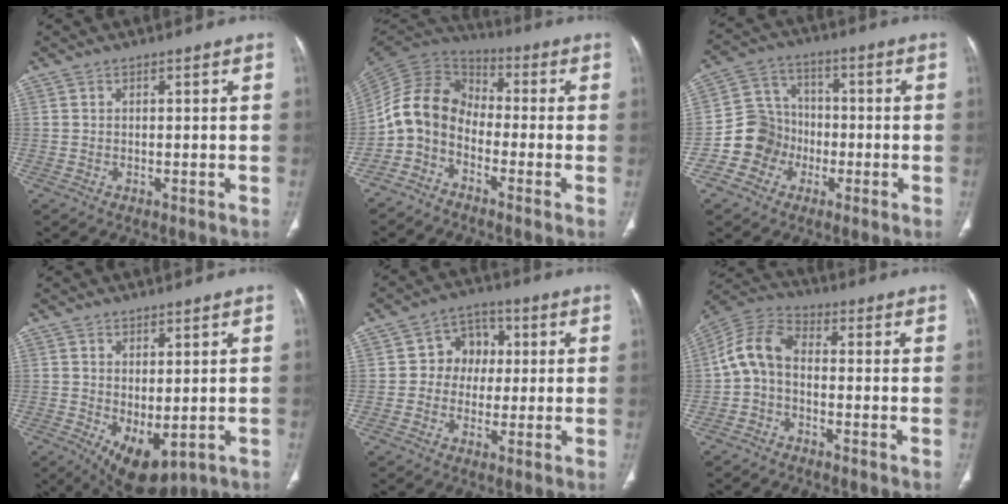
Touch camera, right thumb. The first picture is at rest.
{"total": 10.1, "force": [-3.8, 7.3, 5.8], "torque": [-0.105, 0.063, -0.095]}
{"total": 9.5, "force": [-3.1, 8.6, 2.3], "torque": [-0.006, 0.037, -0.063]}
{"total": 7.8, "force": [-1.5, 4.0, 6.6], "torque": [-0.092, -0.010, 0.001]}
{"total": 7.6, "force": [0.7, 6.6, 3.8], "torque": [-0.013, 0.013, 0.001]}
{"total": 7.9, "force": [-1.1, 5.0, 6.0], "torque": [-0.115, 0.029, -0.037]}